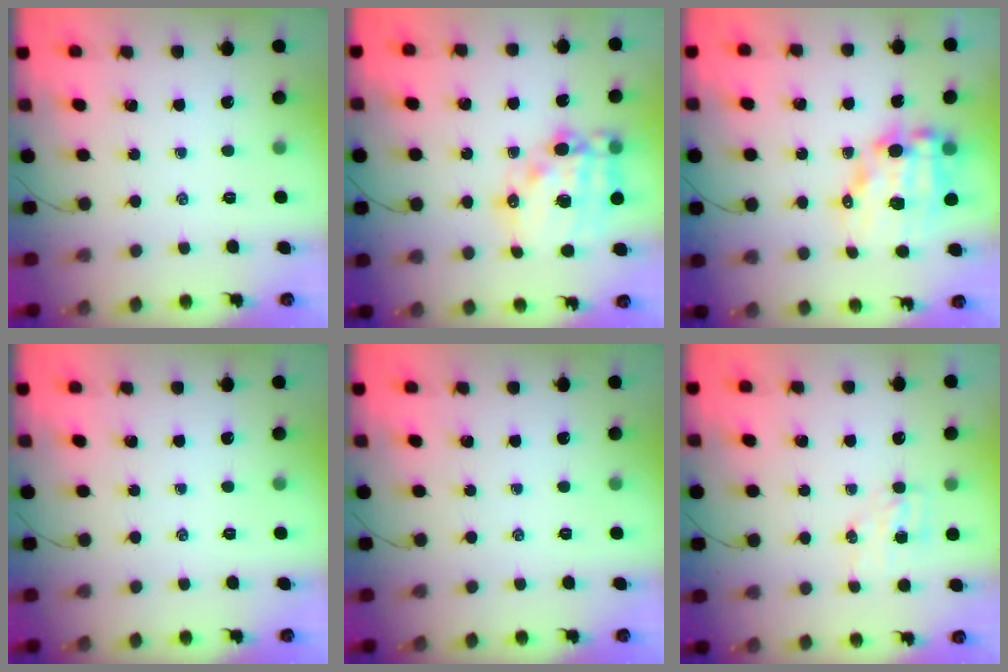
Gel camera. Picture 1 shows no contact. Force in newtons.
{"total": 17.8, "press": 17.4, "slide": 3.8}
{"total": 12.3, "press": 12.0, "slide": 2.9}
{"total": 0.0}
{"total": 0.0}
{"total": 4.3, "press": 4.3, "slide": 0.7}